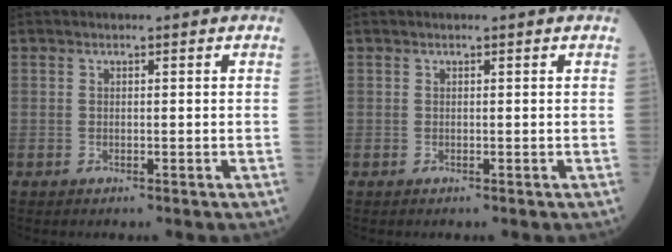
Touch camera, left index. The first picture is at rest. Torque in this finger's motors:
{"motor_torque": [0.30, -0.24, -0.03, 0.02]}